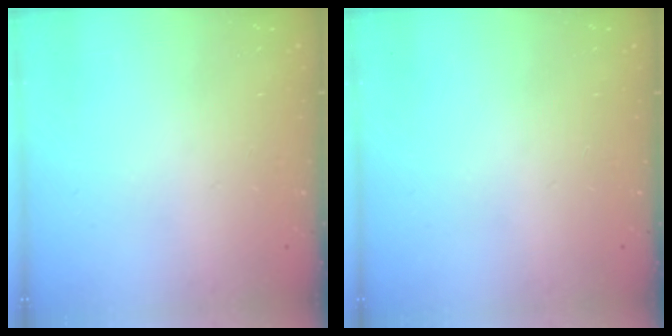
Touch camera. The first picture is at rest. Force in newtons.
{"total": 0.0}